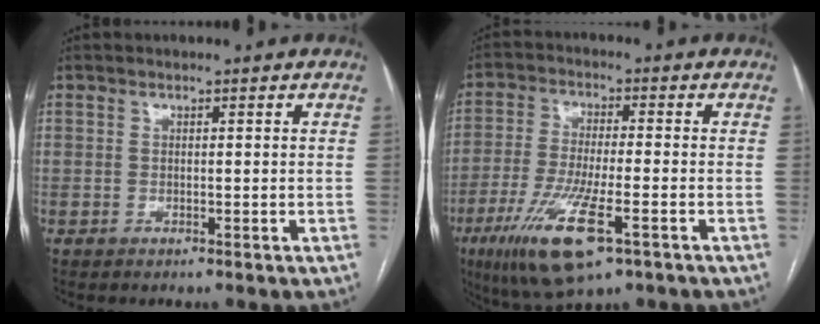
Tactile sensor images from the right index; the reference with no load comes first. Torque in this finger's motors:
{"motor_torque": [1.55, -0.59, 0.40, 0.21]}